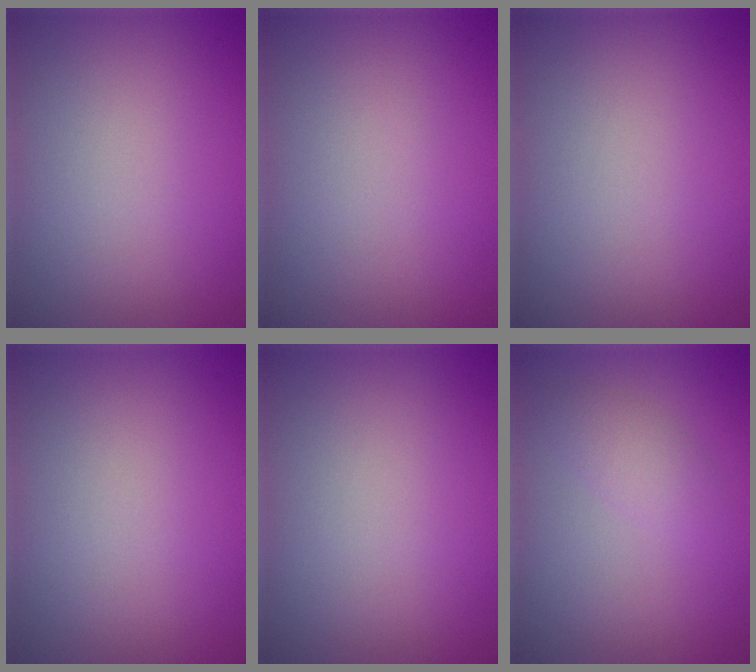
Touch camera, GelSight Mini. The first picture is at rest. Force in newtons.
{"total": 0.0}
{"total": 0.0}
{"total": 0.0}
{"total": 0.0}
{"total": 1.8, "press": 1.8, "slide": 0.1}